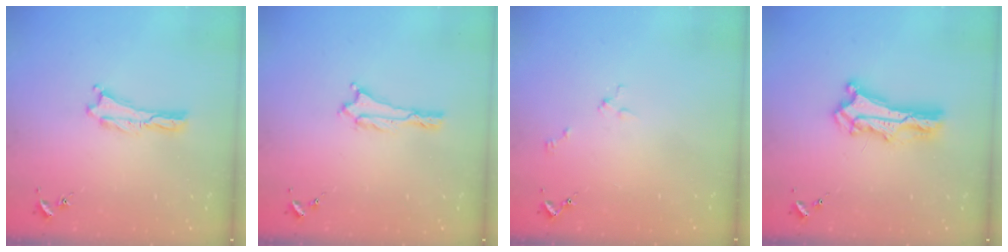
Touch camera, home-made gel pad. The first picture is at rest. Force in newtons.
{"total": 0.0}
{"total": 2.0, "press": 2.0, "slide": 0.2}
{"total": 6.7, "press": 6.7, "slide": 0.5}